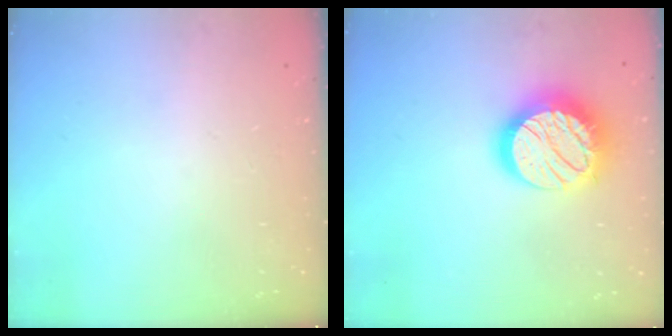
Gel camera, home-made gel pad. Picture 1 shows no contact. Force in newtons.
{"total": 18.0, "press": 18.0, "slide": 0.9}